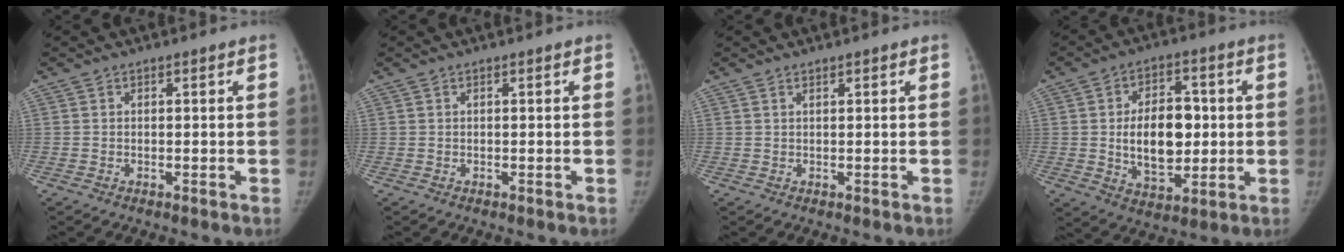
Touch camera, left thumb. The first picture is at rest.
{"total": 0.0}
{"total": 0.5, "force": [0.5, 0.2, 0.3], "torque": [-0.007, -0.003, 0.007]}
{"total": 13.6, "force": [0.1, 8.7, 10.5], "torque": [-0.131, 0.005, 0.011]}